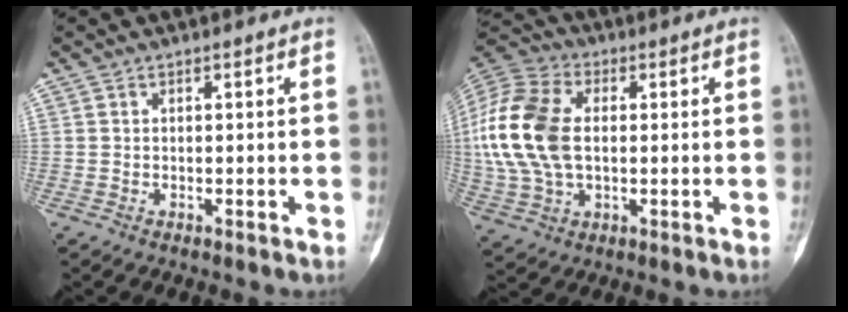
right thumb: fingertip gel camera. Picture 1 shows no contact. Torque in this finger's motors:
{"motor_torque": [-0.65, 1.65, 1.83, -0.08, 0.26]}